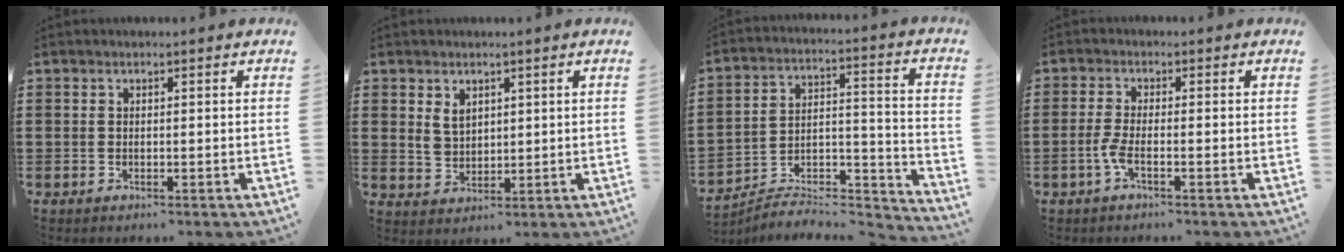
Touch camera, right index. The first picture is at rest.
{"total": 3.2, "force": [1.8, 2.3, 1.4], "torque": [-0.037, 0.010, 0.034]}
{"total": 5.5, "force": [-5.2, 1.5, 0.8], "torque": [-0.010, 0.004, -0.105]}
{"total": 3.0, "force": [-1.4, 0.5, 2.6], "torque": [-0.077, -0.010, -0.035]}